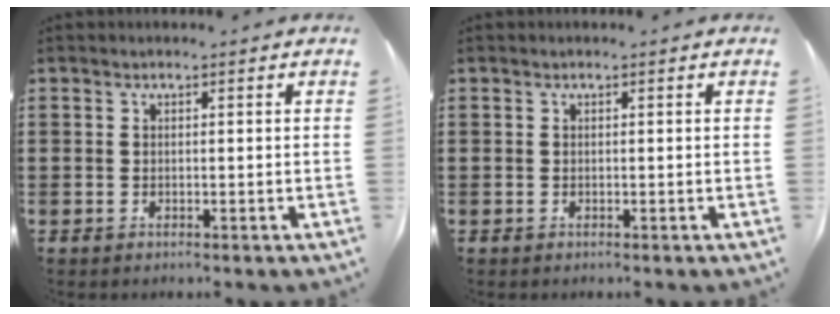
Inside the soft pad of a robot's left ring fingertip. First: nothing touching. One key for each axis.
{"total": 0.0}